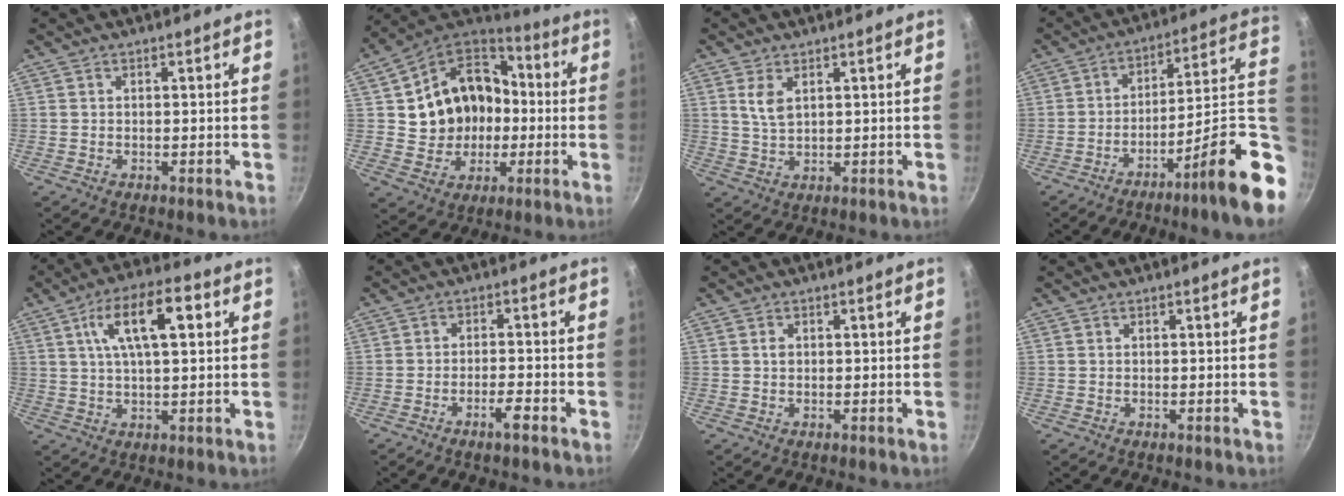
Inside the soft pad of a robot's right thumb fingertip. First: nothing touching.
{"total": 17.9, "force": [0.3, 15.3, 9.3], "torque": [-0.138, 0.045, 0.010]}
{"total": 4.1, "force": [1.7, 2.1, 3.1], "torque": [-0.058, -0.011, 0.038]}
{"total": 18.4, "force": [-6.1, 3.5, 17.0], "torque": [-0.214, 0.033, -0.097]}
{"total": 12.6, "force": [3.9, 5.0, 10.9], "torque": [-0.180, 0.014, 0.061]}
{"total": 3.3, "force": [-2.2, 0.4, 2.4], "torque": [-0.042, 0.019, -0.036]}
{"total": 1.1, "force": [0.2, 0.9, 0.6], "torque": [-0.009, 0.002, 0.003]}
{"total": 0.0}